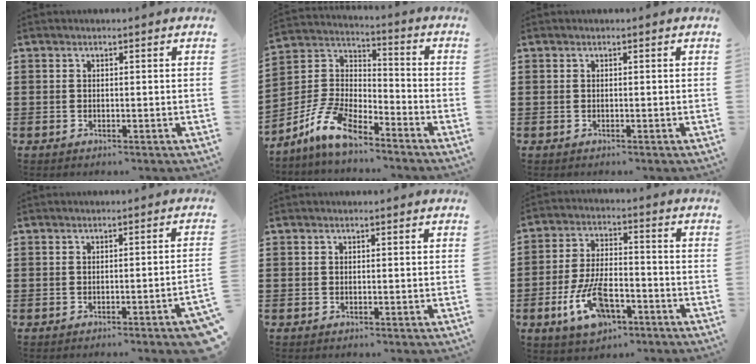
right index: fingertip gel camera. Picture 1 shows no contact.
{"total": 9.6, "force": [-7.7, 3.2, 4.8], "torque": [-0.124, 0.014, -0.156]}
{"total": 0.0}
{"total": 2.2, "force": [-1.5, -0.4, 1.7], "torque": [-0.026, -0.003, -0.028]}
{"total": 0.0}
{"total": 10.2, "force": [-4.7, 4.5, 7.8], "torque": [-0.167, 0.000, -0.083]}